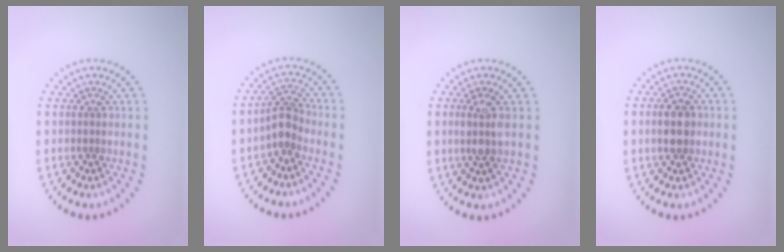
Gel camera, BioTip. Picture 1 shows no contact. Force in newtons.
{"total": 2.4, "press": 1.9, "slide": 1.5}
{"total": 2.3, "press": 2.0, "slide": 1.1}
{"total": 3.3, "press": 3.3, "slide": 0.0}